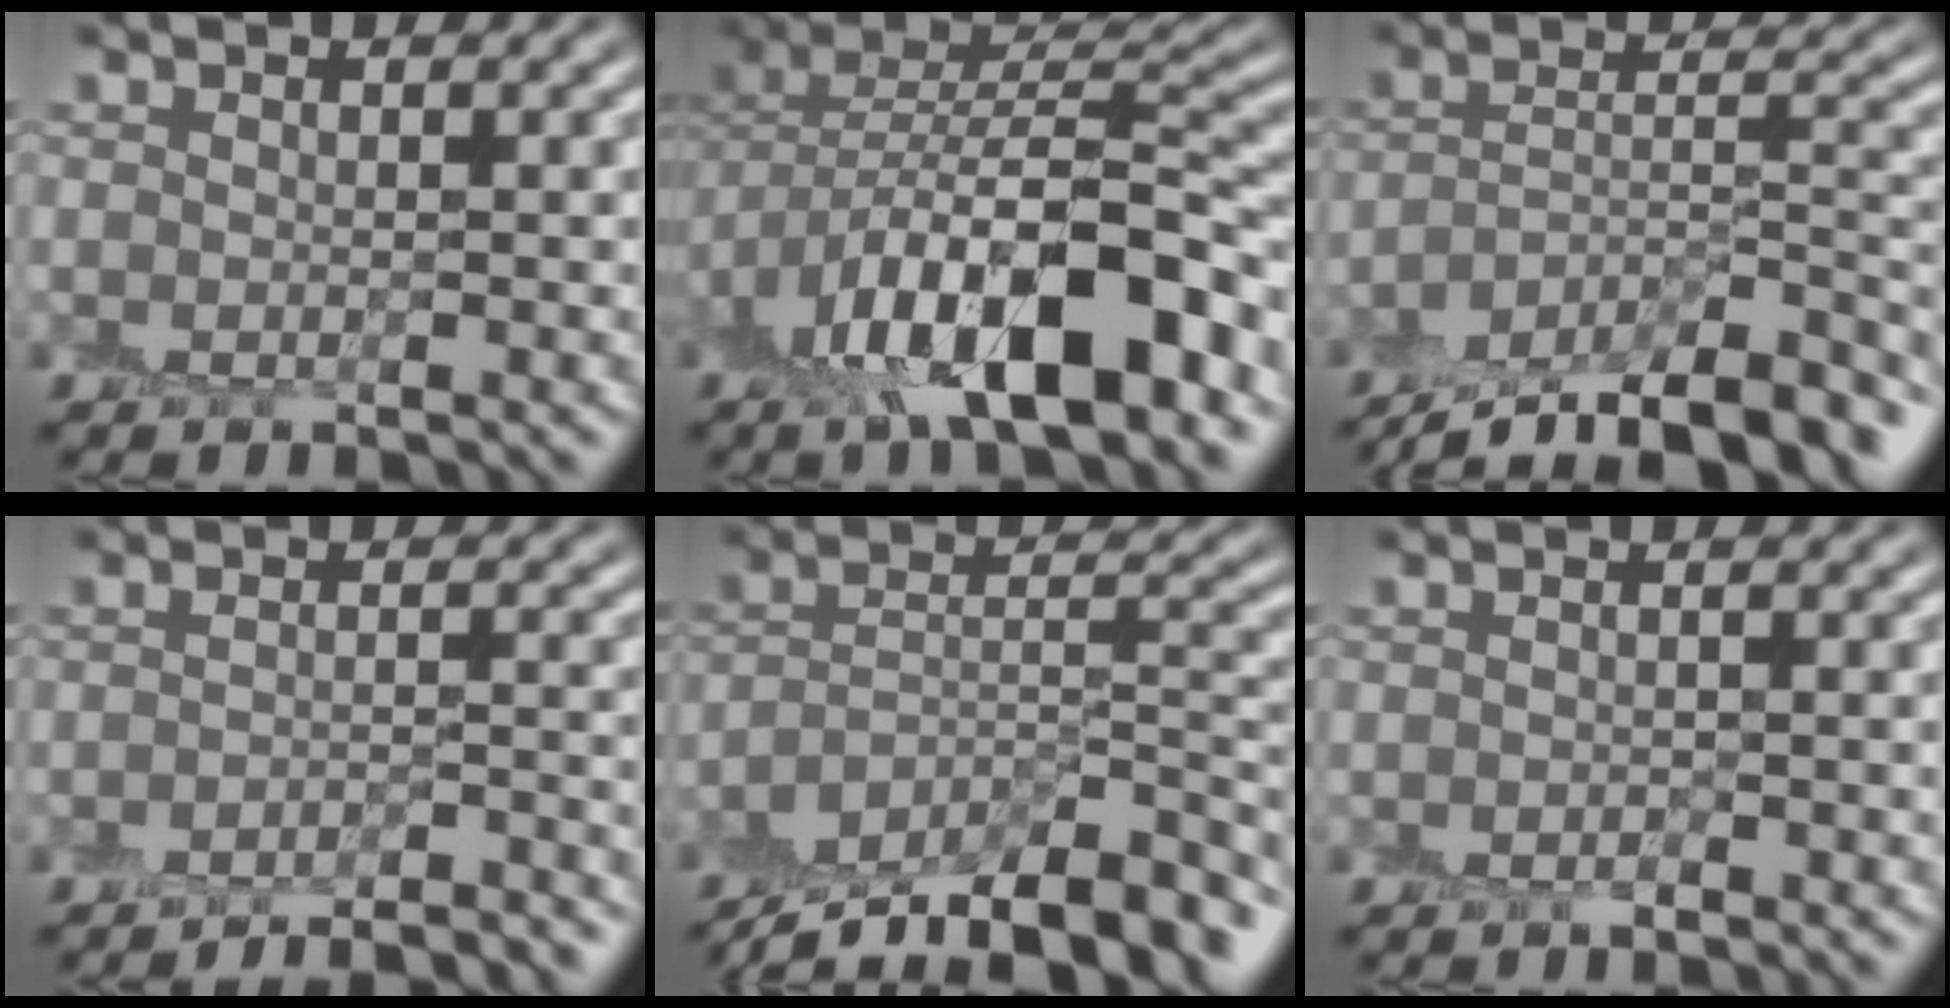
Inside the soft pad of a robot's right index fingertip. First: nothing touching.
{"total": 12.3, "force": [-5.6, 5.2, 9.6], "torque": [-0.154, 0.000, -0.099]}
{"total": 10.8, "force": [-8.4, 3.4, 5.9], "torque": [-0.098, -0.003, -0.135]}
{"total": 5.1, "force": [-4.4, 0.8, 2.4], "torque": [-0.024, 0.001, -0.058]}
{"total": 11.9, "force": [-9.2, 4.0, 6.5], "torque": [-0.116, 0.000, -0.146]}
{"total": 0.6, "force": [-0.3, 0.0, 0.5], "torque": [-0.008, 0.000, -0.005]}